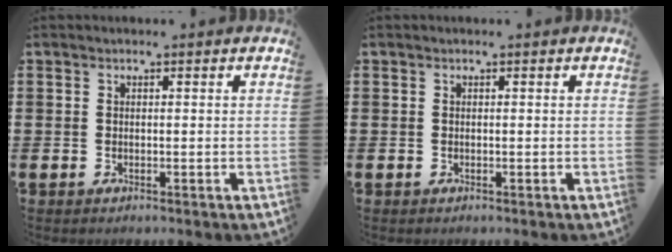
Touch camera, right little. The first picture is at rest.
{"total": 0.0}